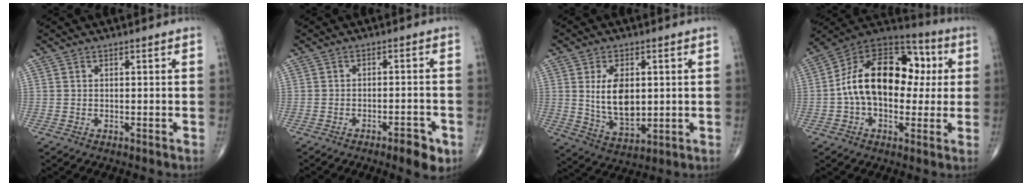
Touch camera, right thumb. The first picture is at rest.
{"total": 5.3, "force": [-3.0, 1.7, 4.0], "torque": [-0.048, 0.012, -0.040]}
{"total": 10.6, "force": [1.3, 6.1, 8.6], "torque": [-0.137, -0.021, 0.036]}
{"total": 20.7, "force": [1.3, 13.4, 15.7], "torque": [-0.231, 0.040, 0.013]}